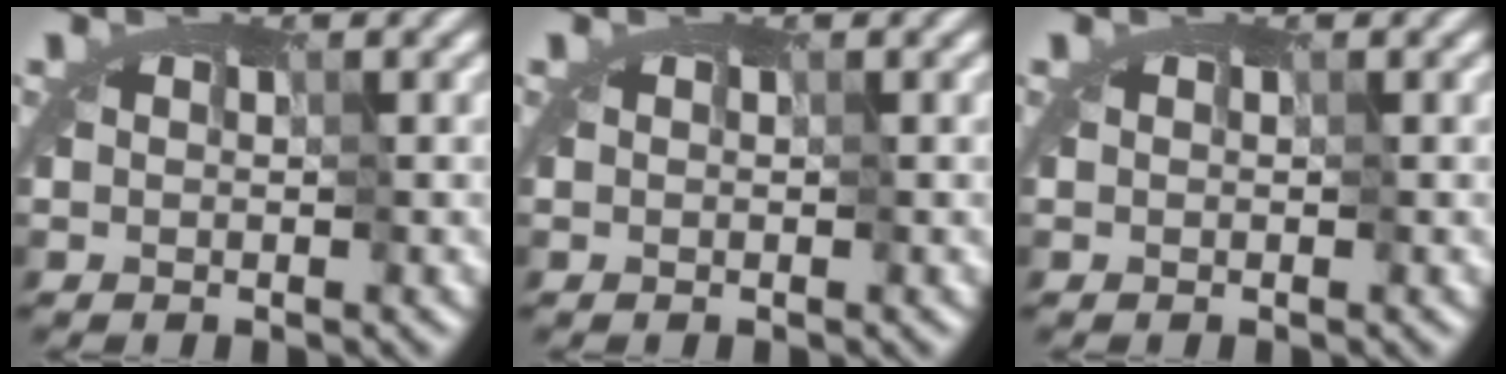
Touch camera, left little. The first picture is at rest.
{"total": 0.0}
{"total": 0.0}